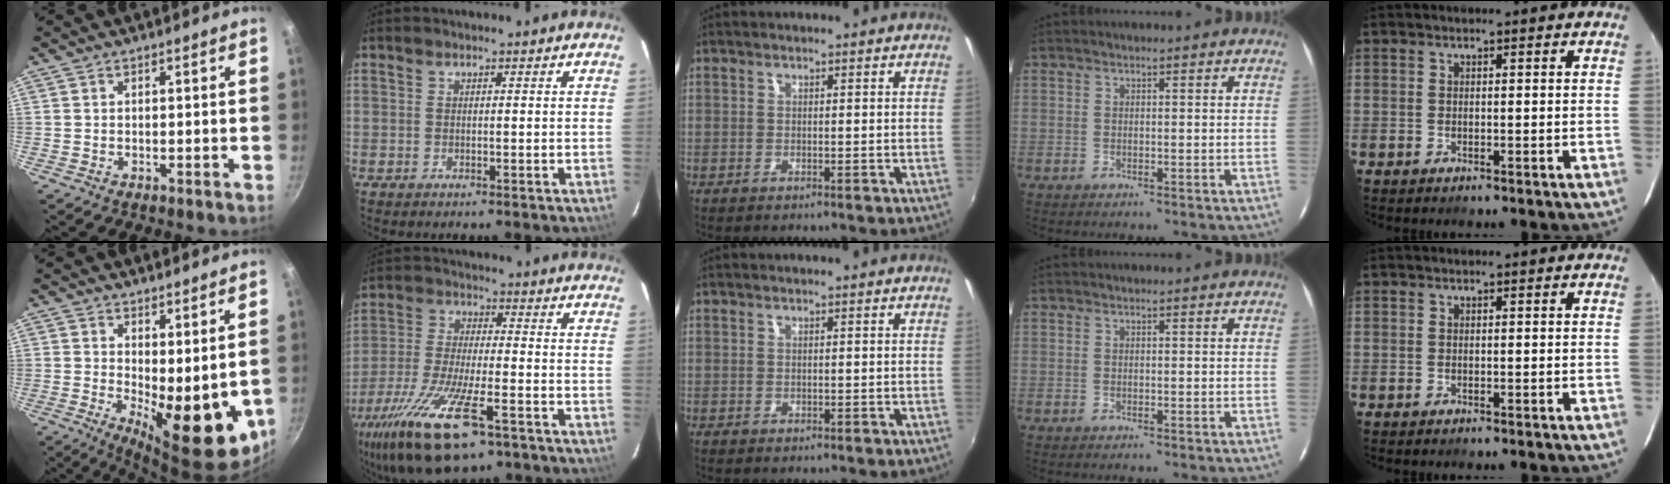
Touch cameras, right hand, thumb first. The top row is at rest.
{"thumb": {"total": 12.0, "force": [0.9, 4.9, 10.9], "torque": [-0.125, -0.028, 0.027]}, "index": {"total": 18.7, "force": [-10.9, 5.7, 14.0], "torque": [-0.288, -0.055, -0.199]}}